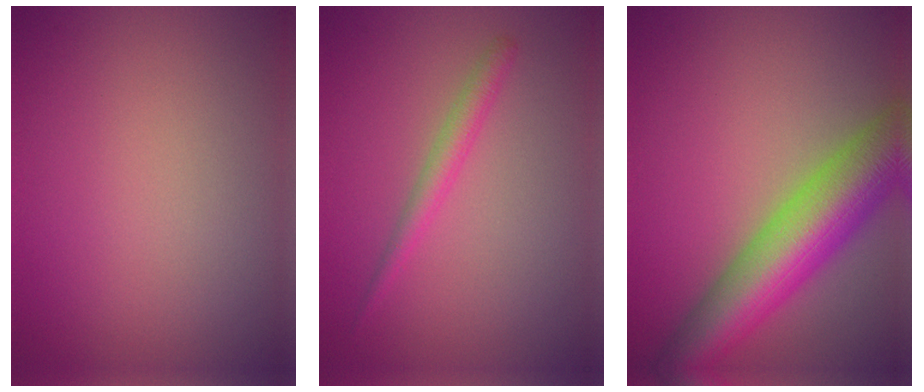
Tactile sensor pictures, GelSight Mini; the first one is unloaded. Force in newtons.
{"total": 1.7, "press": 1.7, "slide": 0.2}
{"total": 10.2, "press": 10.2, "slide": 0.5}